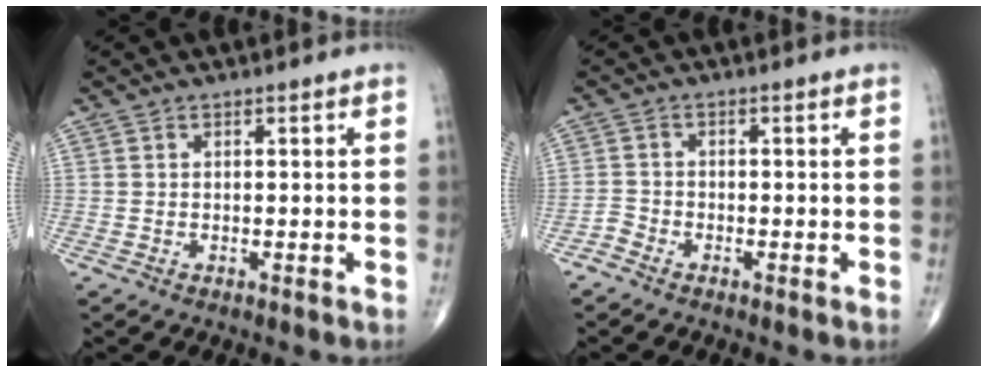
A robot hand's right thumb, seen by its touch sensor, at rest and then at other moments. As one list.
[{"total": 1.7, "force": [-1.5, 0.8, 0.4], "torque": [-0.006, 0.003, -0.035]}]